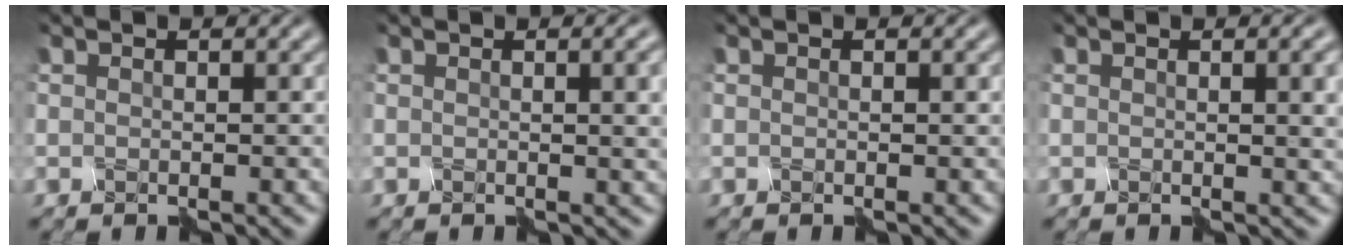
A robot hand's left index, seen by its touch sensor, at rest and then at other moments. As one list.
[{"total": 2.9, "force": [0.8, 0.7, 2.7], "torque": [-0.018, 0.002, 0.014]}, {"total": 0.0}, {"total": 2.9, "force": [0.8, 0.7, 2.7], "torque": [-0.020, 0.000, 0.015]}]